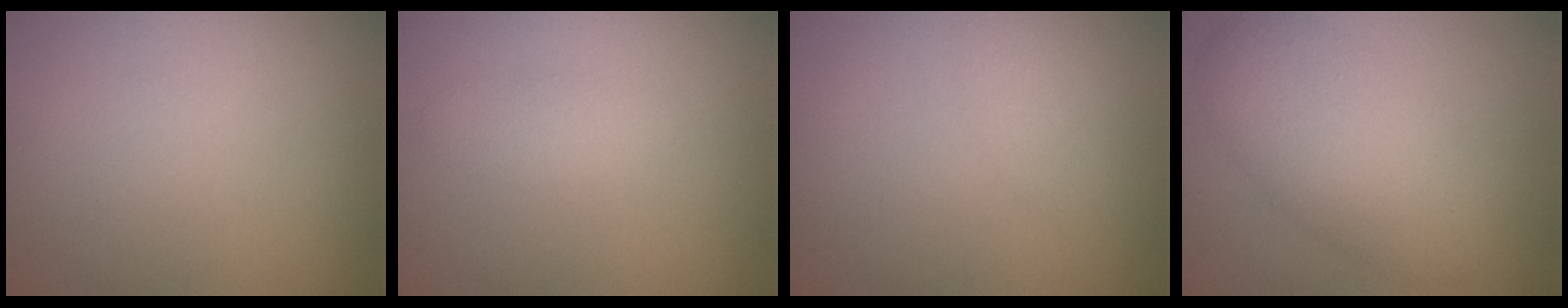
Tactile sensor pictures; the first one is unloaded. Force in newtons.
{"total": 1.5, "press": 1.5, "slide": 0.1}
{"total": 1.6, "press": 1.6, "slide": 0.1}
{"total": 6.4, "press": 6.4, "slide": 0.2}